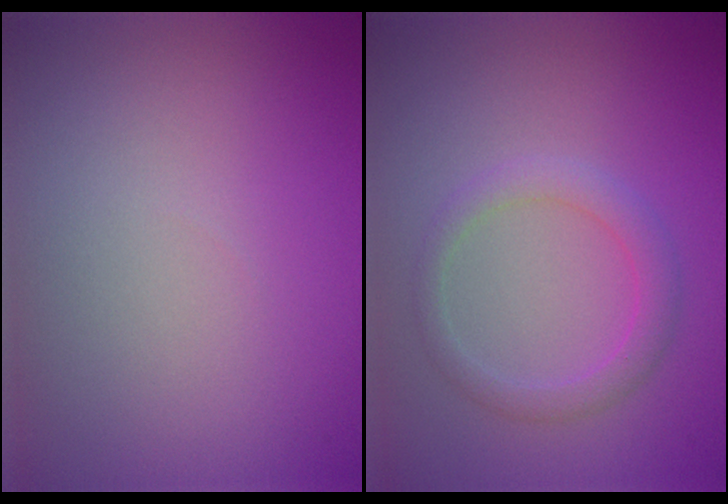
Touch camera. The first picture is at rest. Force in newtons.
{"total": 2.3, "press": 2.3, "slide": 0.1}